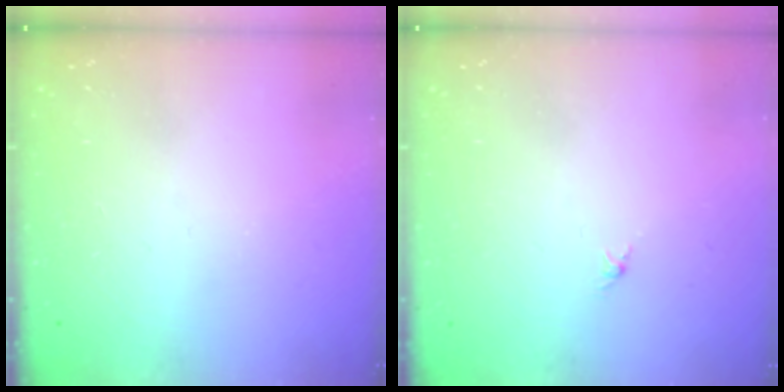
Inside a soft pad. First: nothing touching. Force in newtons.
{"total": 0.0}